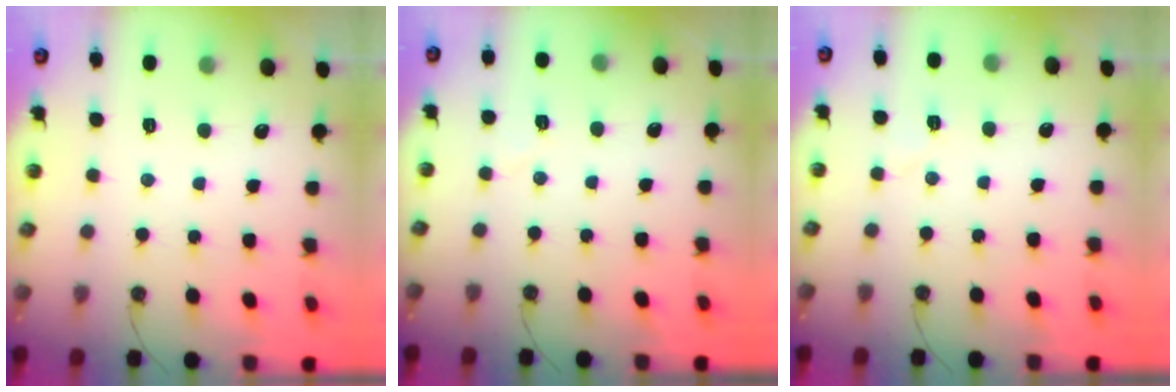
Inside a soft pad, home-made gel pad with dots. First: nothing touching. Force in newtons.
{"total": 3.4, "press": 3.2, "slide": 1.1}
{"total": 3.9, "press": 3.4, "slide": 1.9}